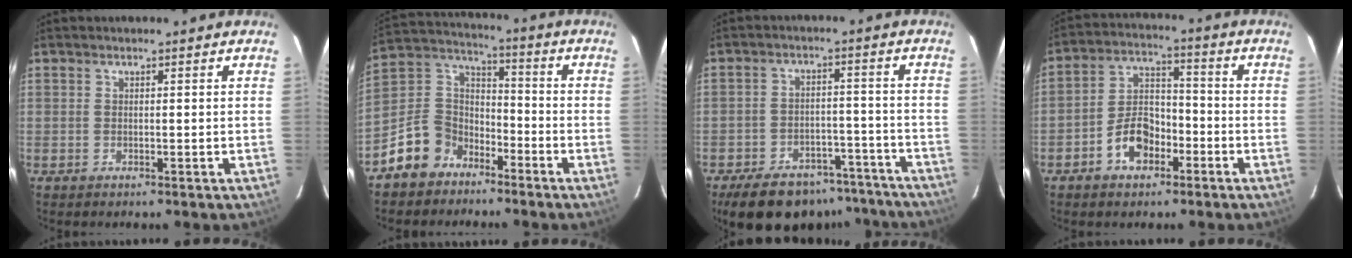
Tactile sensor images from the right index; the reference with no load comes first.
{"total": 11.2, "force": [-7.3, 8.0, 3.0], "torque": [-0.083, 0.046, -0.131]}
{"total": 19.1, "force": [-15.6, 8.2, 7.4], "torque": [-0.152, 0.023, -0.198]}
{"total": 8.6, "force": [-4.4, 5.5, 5.0], "torque": [-0.094, 0.026, -0.071]}